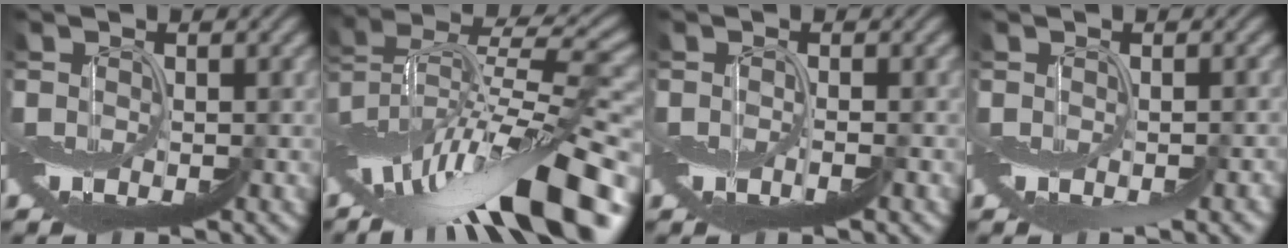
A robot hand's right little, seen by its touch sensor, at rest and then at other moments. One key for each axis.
{"total": 13.3, "fx": -3.2, "fy": 4.7, "fz": 12.1, "tx": -0.199, "ty": 0.030, "tz": -0.050}
{"total": 0.7, "fx": -0.1, "fy": 0.0, "fz": 0.7, "tx": -0.016, "ty": -0.003, "tz": -0.003}
{"total": 2.2, "fx": -1.2, "fy": 0.4, "fz": 1.8, "tx": -0.025, "ty": -0.007, "tz": -0.013}